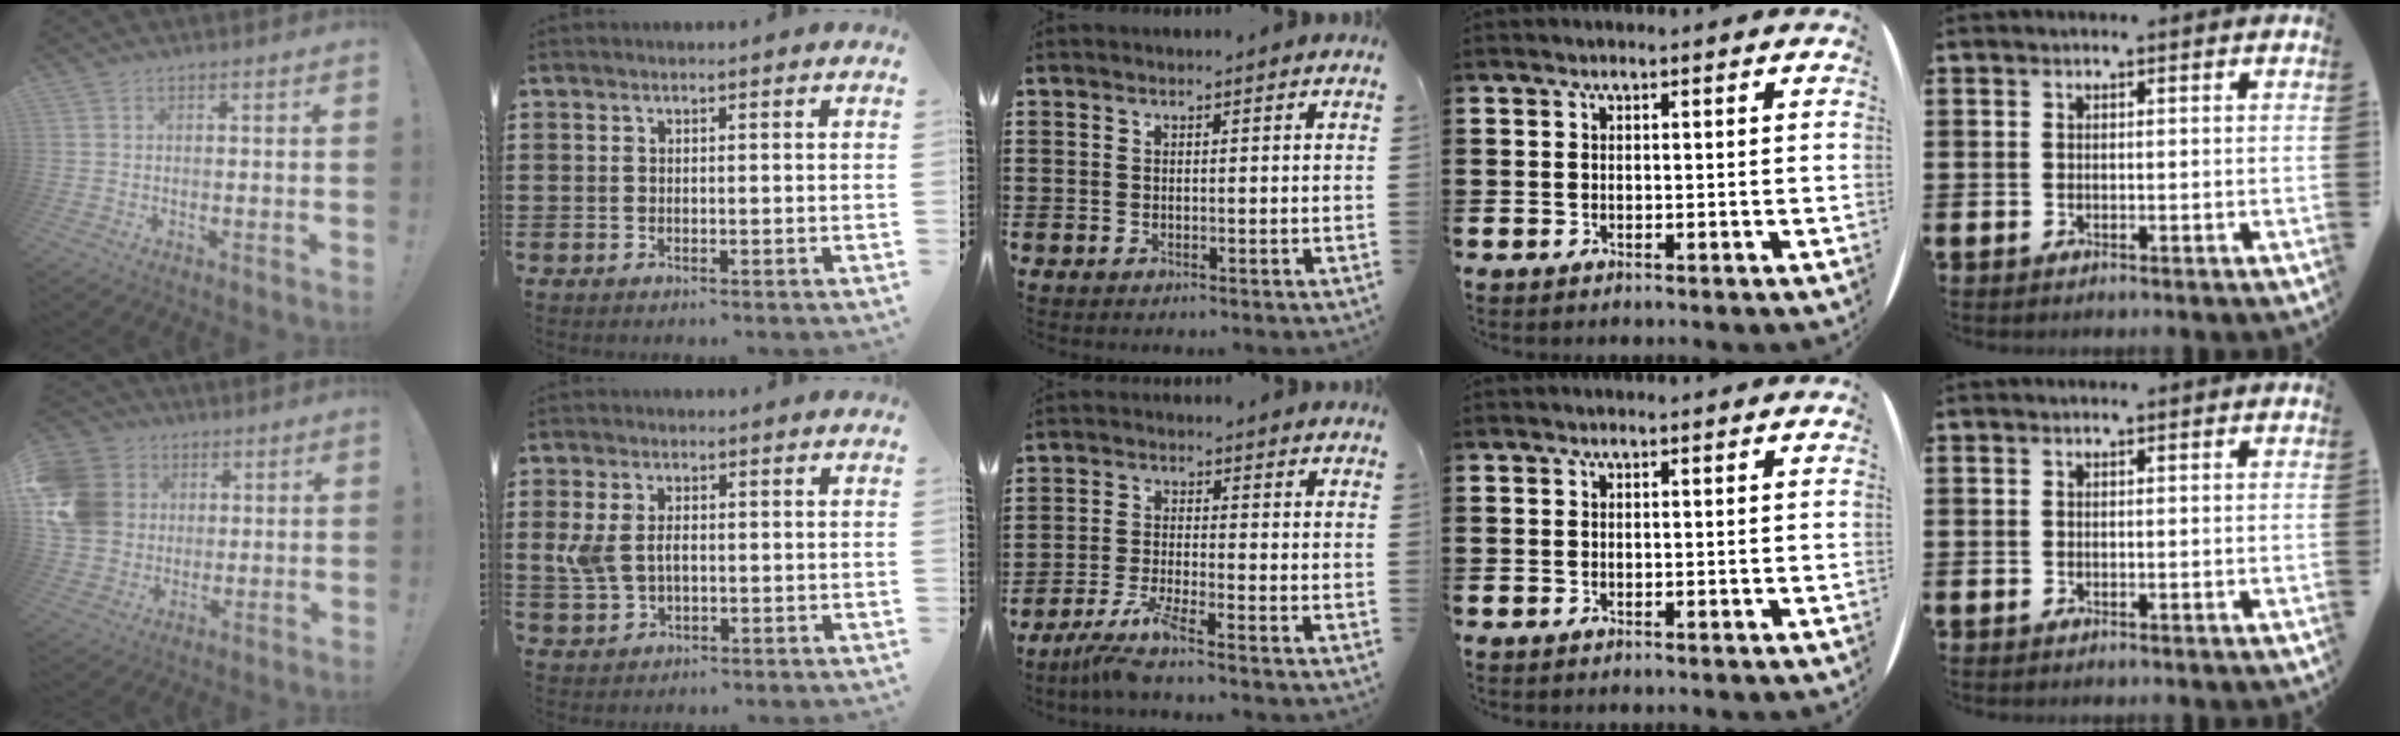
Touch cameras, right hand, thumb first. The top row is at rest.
{"thumb": {"total": 15.3, "force": [3.0, 13.4, 6.8], "torque": [-0.110, 0.000, 0.067]}, "index": {"total": 4.4, "force": [0.2, 2.7, 3.4], "torque": [-0.092, 0.002, -0.004]}, "middle": {"total": 4.9, "force": [-3.9, -0.2, 2.9], "torque": [-0.070, -0.019, -0.076]}}